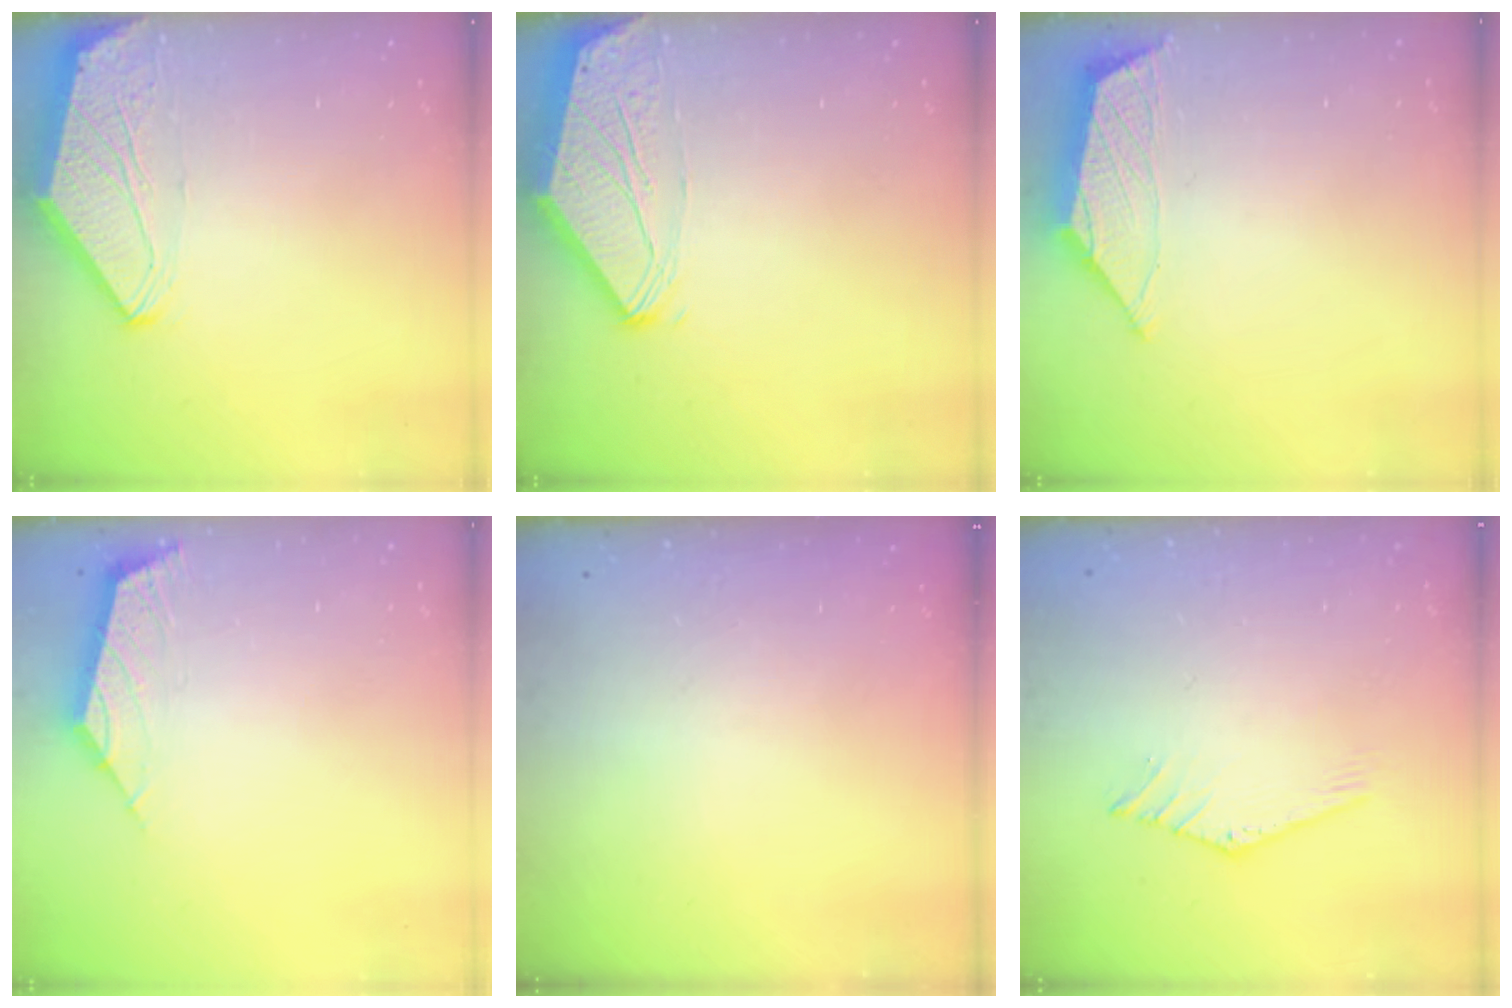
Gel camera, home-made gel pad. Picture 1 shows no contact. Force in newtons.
{"total": 0.0}
{"total": 2.0, "press": 1.9, "slide": 0.7}
{"total": 3.0, "press": 2.9, "slide": 0.8}
{"total": 0.0}
{"total": 1.0, "press": 1.0, "slide": 0.1}